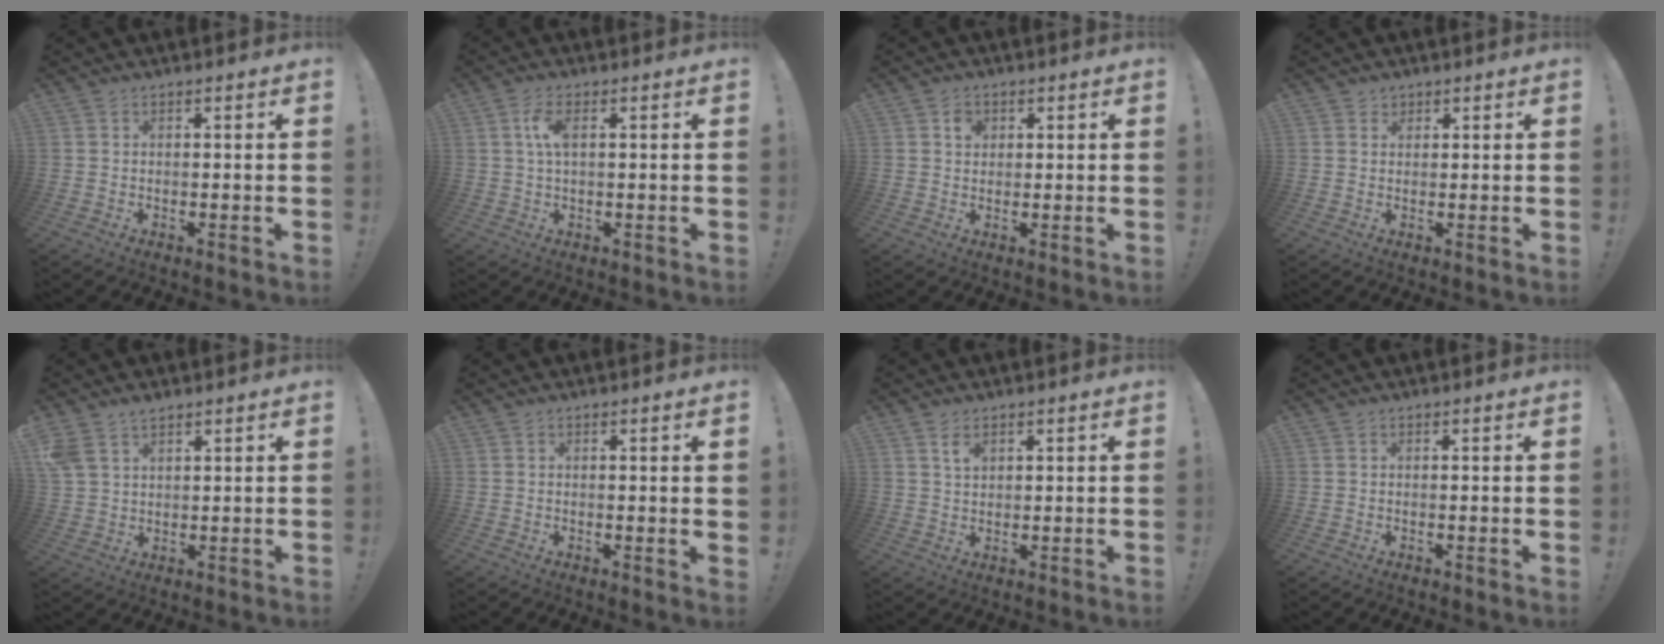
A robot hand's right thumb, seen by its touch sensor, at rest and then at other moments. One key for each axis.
{"total": 4.9, "fx": 1.0, "fy": 2.0, "fz": 4.4, "tx": -0.085, "ty": 0.001, "tz": 0.015}
{"total": 3.1, "fx": 1.1, "fy": 2.6, "fz": 1.1, "tx": 0.005, "ty": -0.005, "tz": 0.013}
{"total": 1.9, "fx": 1.3, "fy": 1.4, "fz": 0.2, "tx": 0.008, "ty": -0.005, "tz": 0.021}
{"total": 5.8, "fx": 4.3, "fy": 3.0, "fz": 2.3, "tx": -0.039, "ty": -0.018, "tz": 0.084}
{"total": 1.6, "fx": 0.5, "fy": -0.3, "fz": 1.4, "tx": -0.012, "ty": -0.008, "tz": 0.005}
{"total": 3.6, "fx": 2.0, "fy": 2.0, "fz": 2.1, "tx": -0.023, "ty": -0.011, "tz": 0.033}
{"total": 0.7, "fx": 0.0, "fy": -0.4, "fz": 0.6, "tx": -0.005, "ty": -0.004, "tz": -0.002}